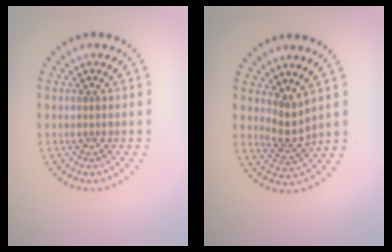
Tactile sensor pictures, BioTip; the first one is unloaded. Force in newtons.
{"total": 2.3, "press": 1.5, "slide": 1.8}